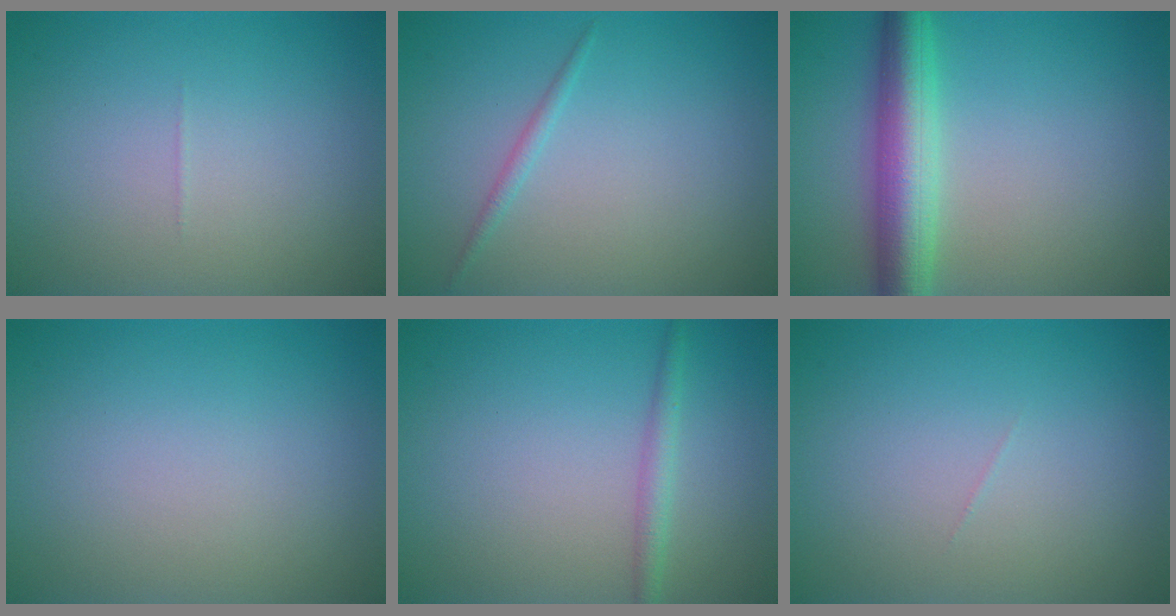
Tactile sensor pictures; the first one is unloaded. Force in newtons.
{"total": 0.9, "press": 0.9, "slide": 0.0}
{"total": 6.0, "press": 6.0, "slide": 0.2}
{"total": 0.0}
{"total": 1.7, "press": 1.7, "slide": 0.0}
{"total": 0.0}